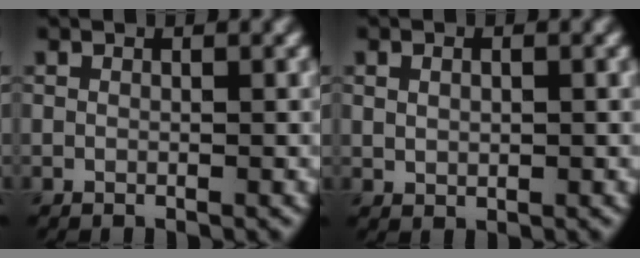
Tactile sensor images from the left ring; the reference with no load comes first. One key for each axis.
{"total": 1.1, "fx": 0.2, "fy": 0.8, "fz": 0.8, "tx": -0.017, "ty": -0.001, "tz": 0.007}